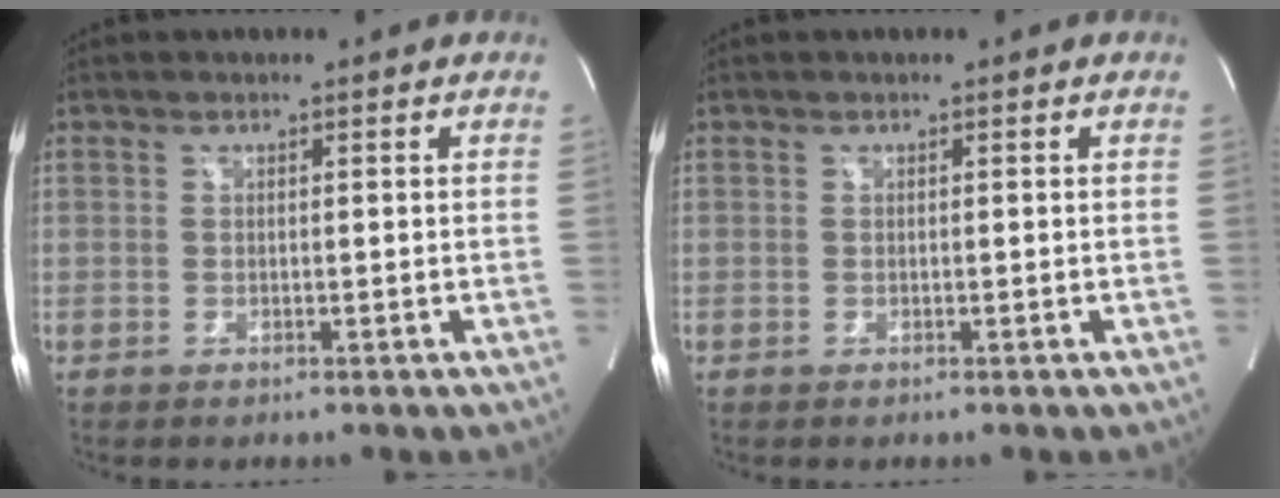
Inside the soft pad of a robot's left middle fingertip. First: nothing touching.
{"total": 0.0}